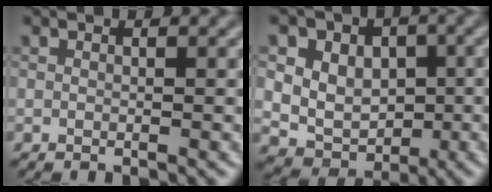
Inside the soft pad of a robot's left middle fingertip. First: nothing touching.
{"total": 10.2, "force": [3.7, 8.2, 4.8], "torque": [-0.089, 0.015, 0.058]}